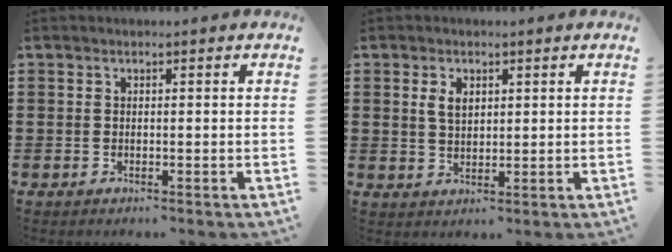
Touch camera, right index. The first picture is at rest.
{"total": 2.7, "force": [0.9, 1.7, 1.9], "torque": [-0.043, 0.009, 0.016]}